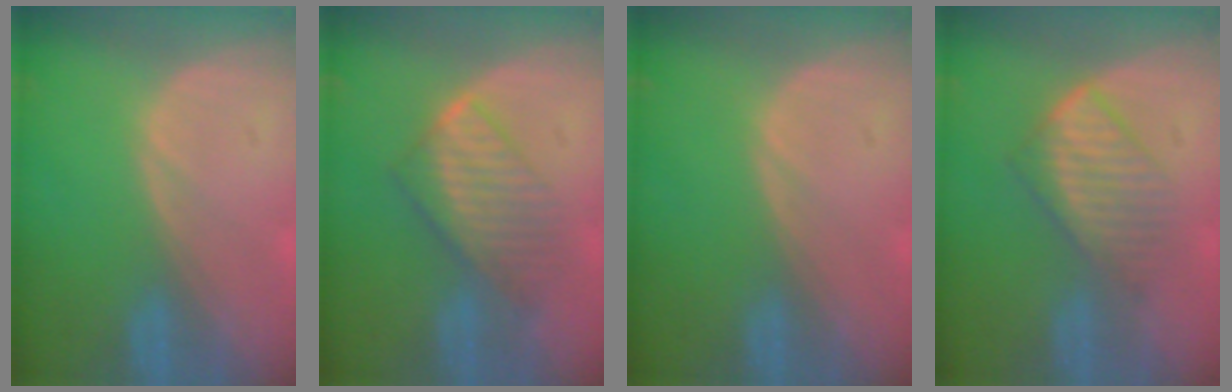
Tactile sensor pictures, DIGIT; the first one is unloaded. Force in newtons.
{"total": 6.6, "press": 6.3, "slide": 1.9}
{"total": 0.0}
{"total": 6.2, "press": 5.8, "slide": 2.3}